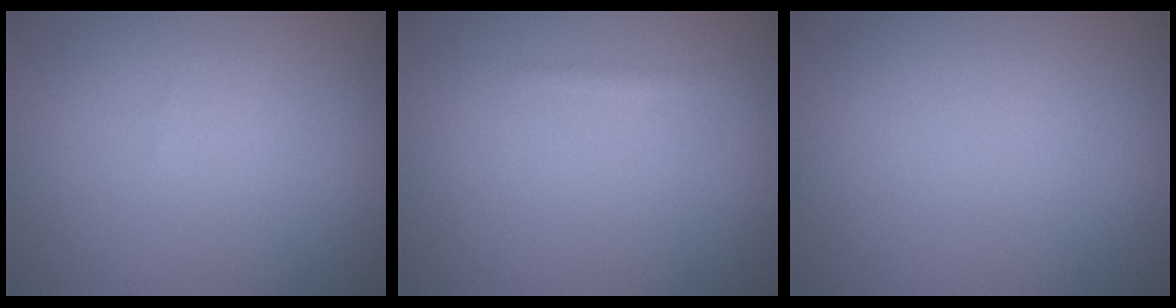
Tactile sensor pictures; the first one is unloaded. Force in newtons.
{"total": 0.6, "press": 0.6, "slide": 0.0}
{"total": 0.0}